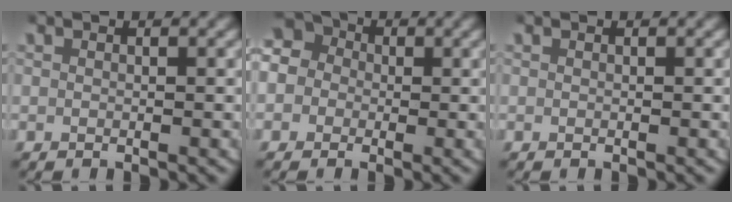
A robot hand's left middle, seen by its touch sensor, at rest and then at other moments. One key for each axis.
{"total": 10.3, "fx": 2.7, "fy": 9.1, "fz": 4.0, "tx": -0.100, "ty": 0.013, "tz": 0.018}
{"total": 0.0}